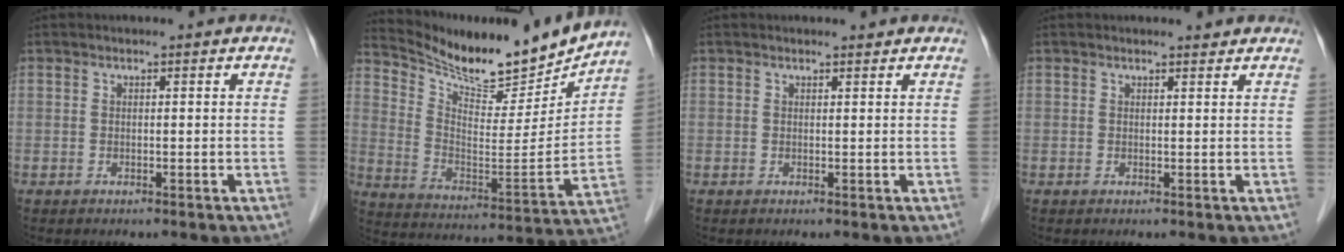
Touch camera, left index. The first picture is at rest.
{"total": 17.0, "force": [16.1, 2.5, 4.8], "torque": [-0.102, -0.043, 0.258]}
{"total": 1.2, "force": [1.2, 0.2, 0.1], "torque": [-0.014, 0.001, 0.014]}
{"total": 1.9, "force": [1.8, 0.4, 0.2], "torque": [-0.012, 0.001, 0.018]}